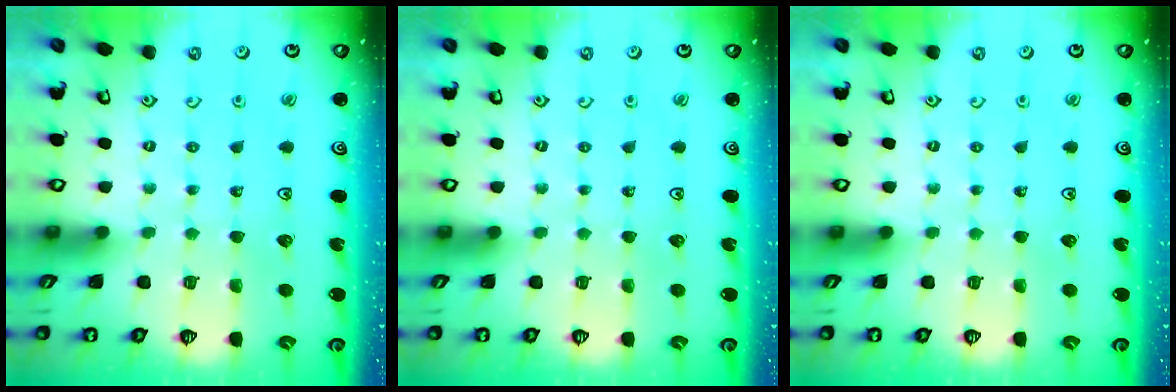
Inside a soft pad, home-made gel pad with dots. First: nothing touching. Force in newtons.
{"total": 0.0}
{"total": 0.0}